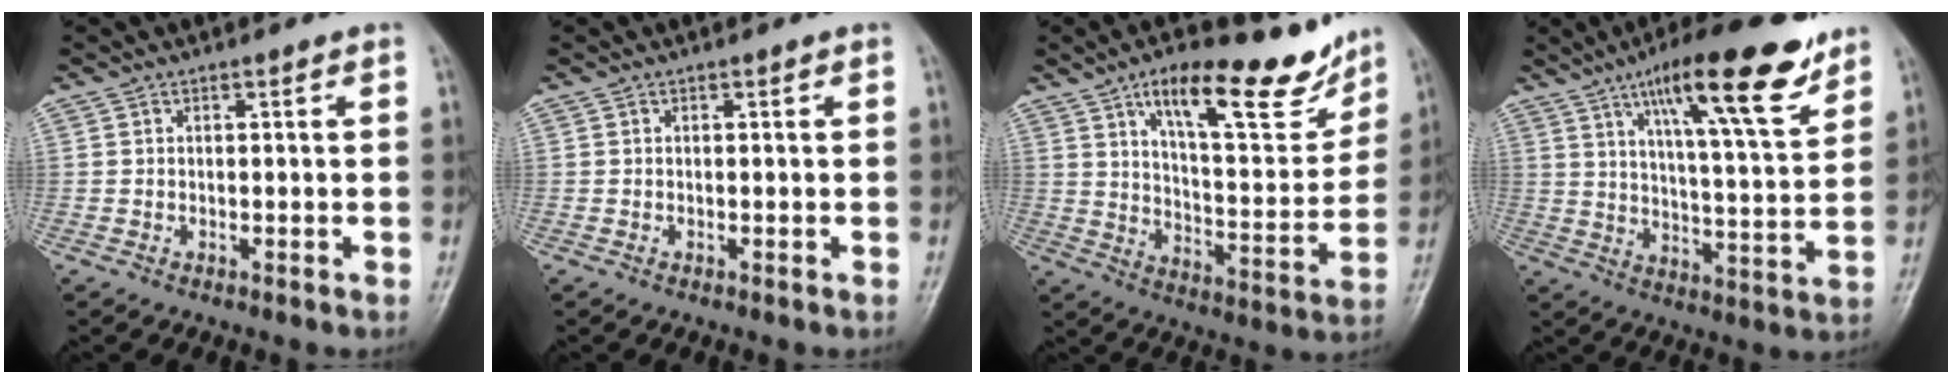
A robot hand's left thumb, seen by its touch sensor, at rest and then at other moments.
{"total": 0.0}
{"total": 20.2, "force": [13.1, 6.8, 13.8], "torque": [-0.157, -0.065, 0.206]}
{"total": 18.8, "force": [11.5, 4.3, 14.3], "torque": [-0.196, -0.049, 0.180]}